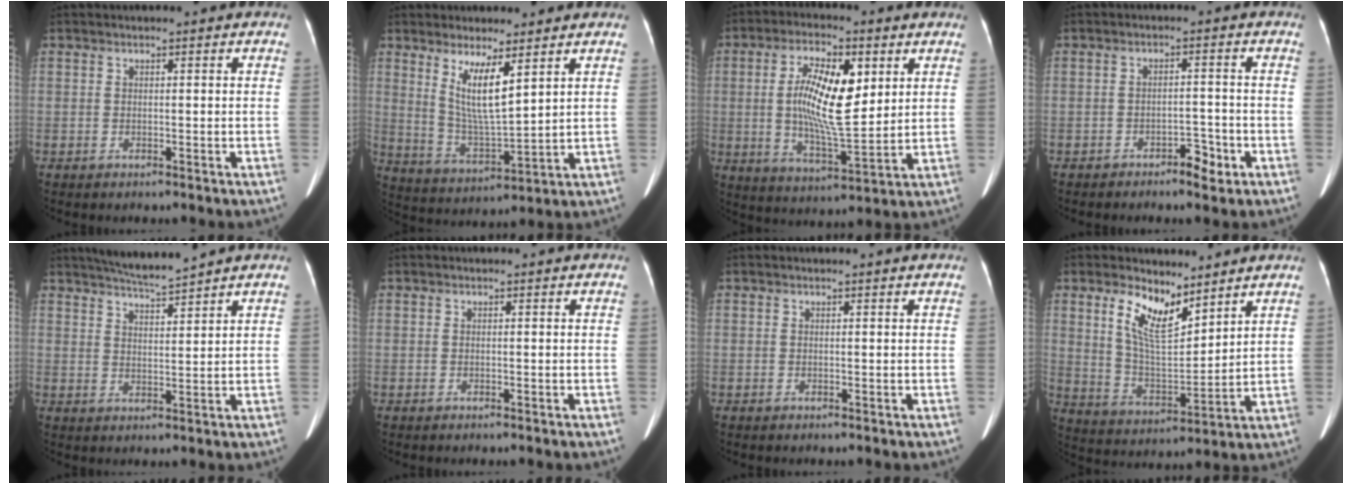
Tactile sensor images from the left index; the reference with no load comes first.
{"total": 7.8, "force": [3.8, 1.1, 6.7], "torque": [-0.130, -0.026, 0.082]}
{"total": 12.4, "force": [2.5, 3.6, 11.6], "torque": [-0.215, -0.003, 0.044]}
{"total": 3.3, "force": [-2.4, 1.3, 1.8], "torque": [-0.020, -0.003, -0.036]}
{"total": 5.7, "force": [5.3, -0.9, 1.9], "torque": [-0.038, 0.001, 0.097]}
{"total": 0.0}
{"total": 0.6, "force": [0.6, 0.0, 0.2], "torque": [-0.005, 0.009, 0.005]}
{"total": 9.1, "force": [5.9, 3.2, 6.1], "torque": [-0.122, -0.008, 0.121]}